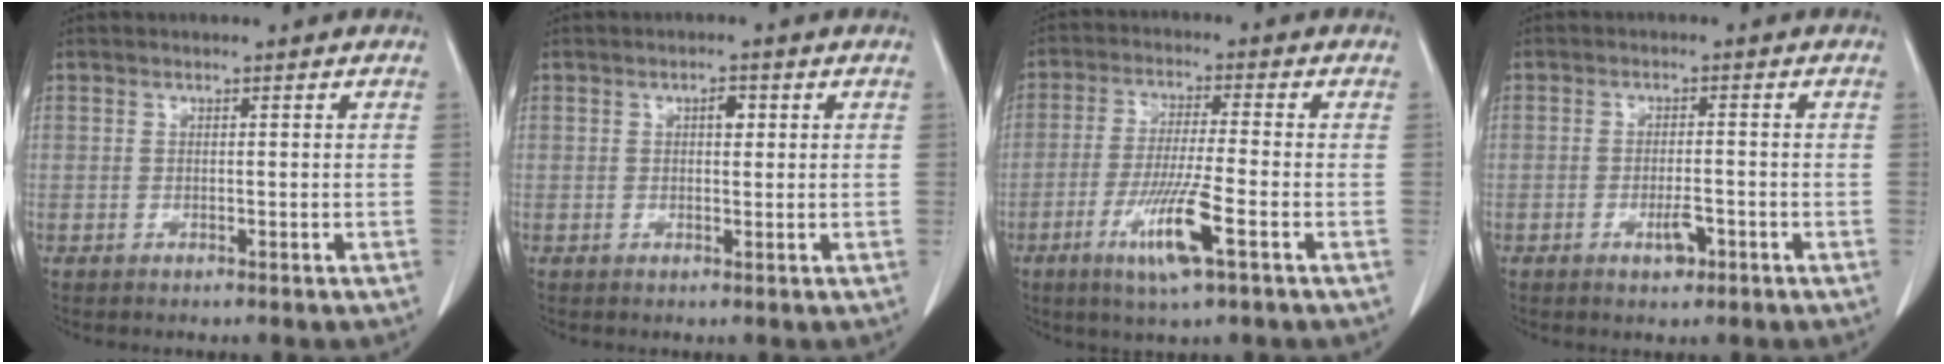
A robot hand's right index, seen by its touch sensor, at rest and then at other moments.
{"total": 1.8, "force": [0.6, 0.9, 1.5], "torque": [-0.021, 0.002, 0.008]}
{"total": 9.1, "force": [-3.9, 0.0, 8.2], "torque": [-0.160, -0.017, -0.070]}
{"total": 2.9, "force": [-1.4, 1.0, 2.3], "torque": [-0.039, 0.004, -0.018]}